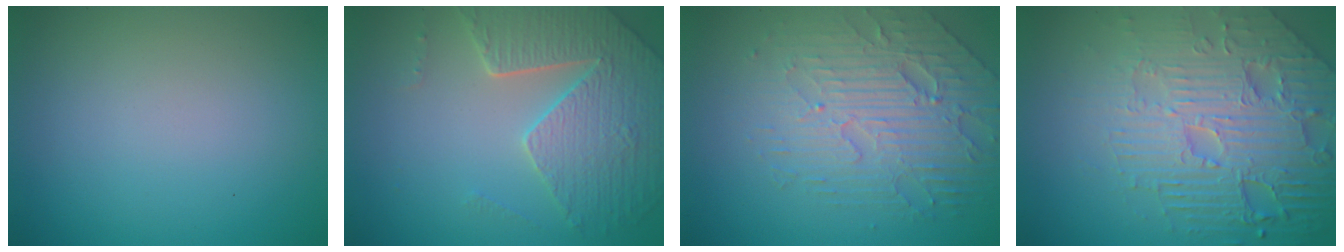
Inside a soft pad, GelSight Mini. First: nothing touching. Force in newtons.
{"total": 5.2, "press": 4.6, "slide": 2.5}
{"total": 5.6, "press": 4.4, "slide": 3.4}
{"total": 8.6, "press": 6.2, "slide": 6.0}